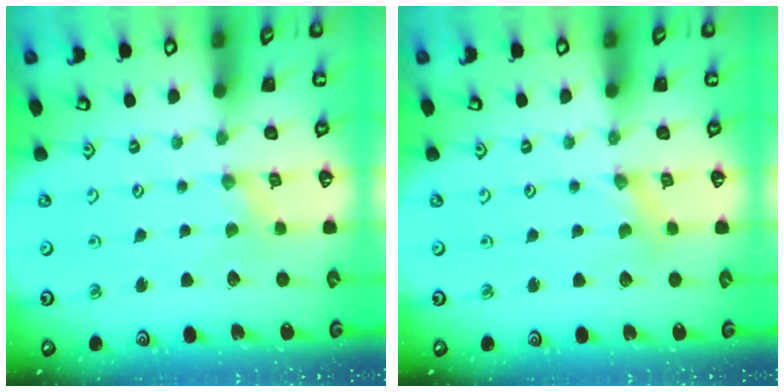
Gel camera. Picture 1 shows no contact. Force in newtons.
{"total": 2.2, "press": 2.2, "slide": 0.3}